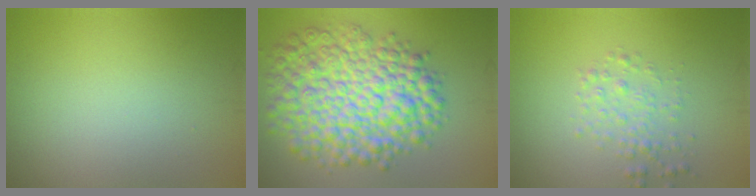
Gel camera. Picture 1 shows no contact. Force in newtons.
{"total": 10.3, "press": 10.2, "slide": 0.2}
{"total": 1.9, "press": 1.9, "slide": 0.0}